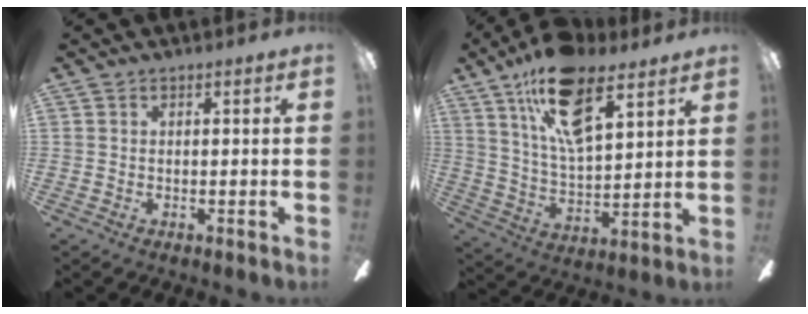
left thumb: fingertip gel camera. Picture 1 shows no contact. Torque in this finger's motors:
{"motor_torque": [0.28, 0.31, 1.61, -1.16, 0.23]}